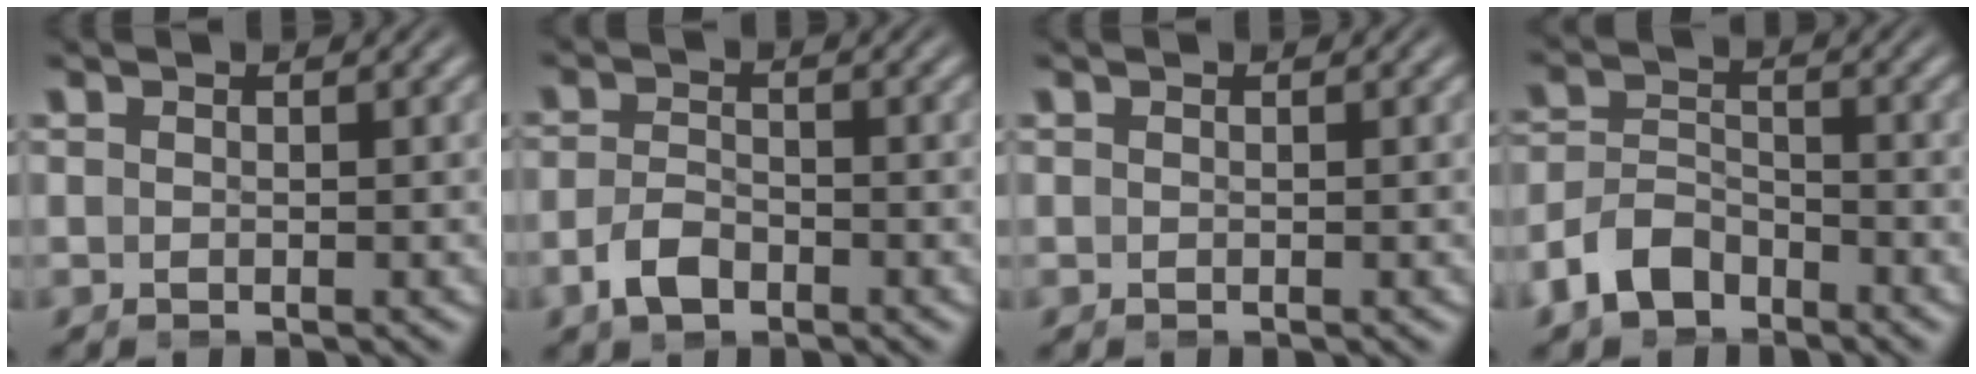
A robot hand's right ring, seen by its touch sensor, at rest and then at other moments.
{"total": 2.4, "force": [-2.0, 0.9, 1.0], "torque": [-0.014, -0.003, -0.039]}
{"total": 0.0}
{"total": 4.7, "force": [-3.6, 2.7, 1.4], "torque": [-0.023, -0.013, -0.062]}